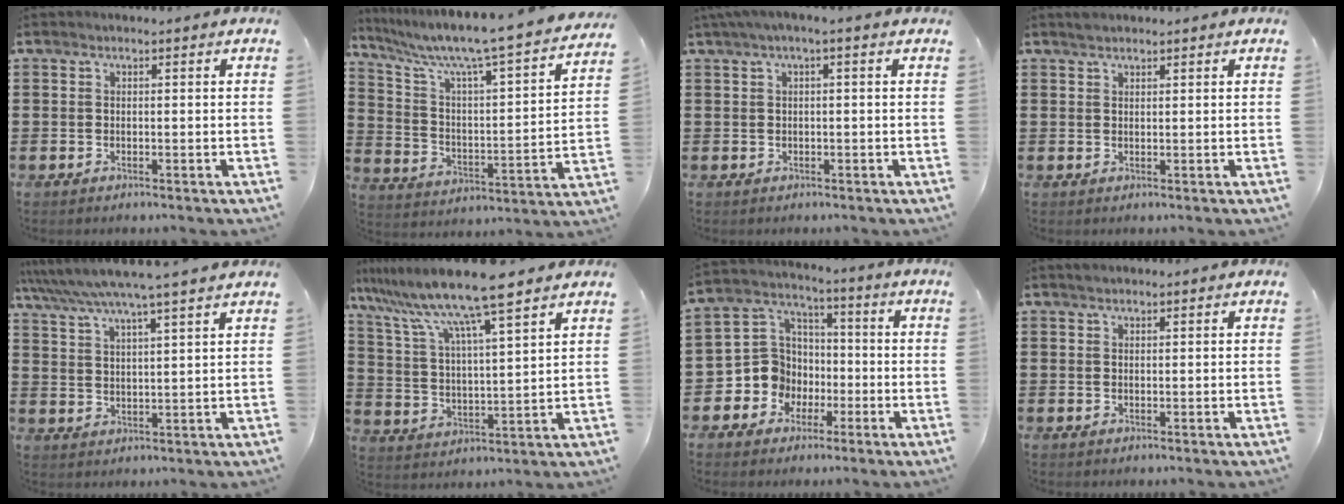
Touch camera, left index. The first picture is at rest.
{"total": 7.2, "force": [6.1, -0.1, 3.9], "torque": [-0.104, -0.056, 0.092]}
{"total": 1.5, "force": [-0.4, 0.2, 1.4], "torque": [-0.029, -0.005, -0.012]}
{"total": 1.3, "force": [1.2, 0.4, 0.3], "torque": [-0.008, 0.002, 0.023]}
{"total": 6.1, "force": [5.5, -0.4, 2.6], "torque": [-0.070, -0.027, 0.094]}
{"total": 10.8, "force": [9.3, -0.2, 5.4], "torque": [-0.141, -0.051, 0.157]}
{"total": 8.5, "force": [-2.0, 8.1, 1.5], "torque": [-0.088, 0.004, -0.040]}
{"total": 0.8, "force": [0.8, 0.3, 0.3], "torque": [-0.006, 0.002, 0.014]}